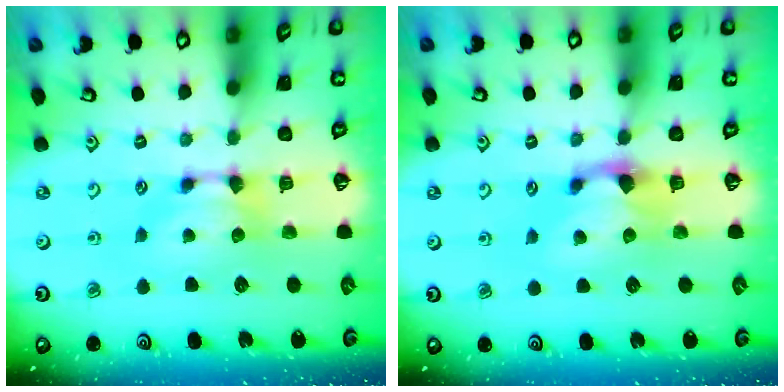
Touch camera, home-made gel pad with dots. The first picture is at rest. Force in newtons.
{"total": 0.9, "press": 0.5, "slide": 0.8}